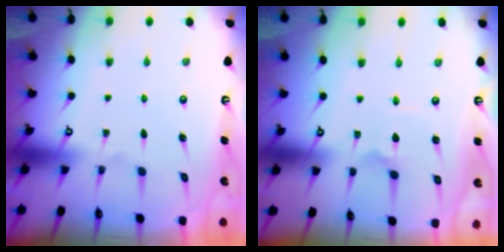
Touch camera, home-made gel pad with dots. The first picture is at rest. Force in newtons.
{"total": 1.9, "press": 1.9, "slide": 0.2}